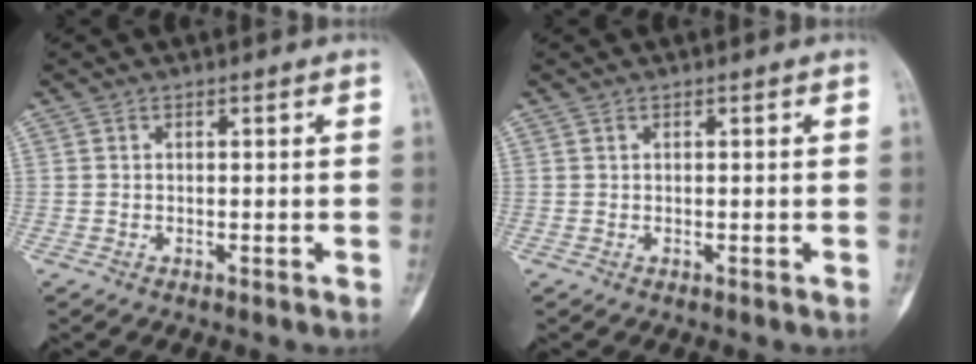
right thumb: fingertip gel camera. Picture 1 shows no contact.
{"total": 0.0}